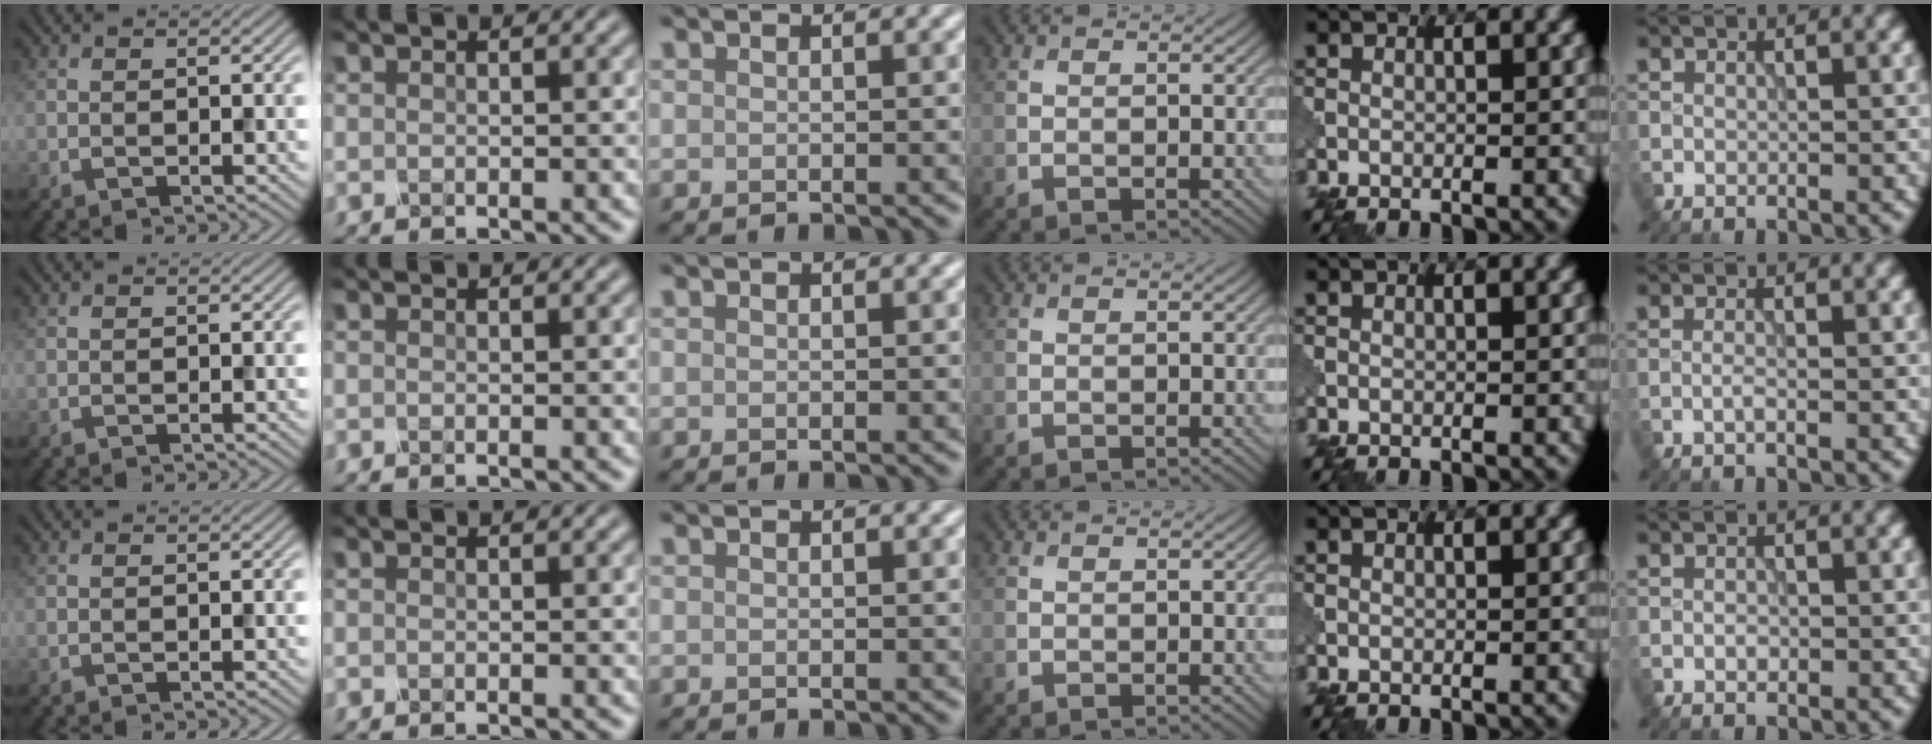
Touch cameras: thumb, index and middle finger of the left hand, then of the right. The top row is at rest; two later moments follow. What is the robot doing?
{"motion": "shake", "object": "sieve"}